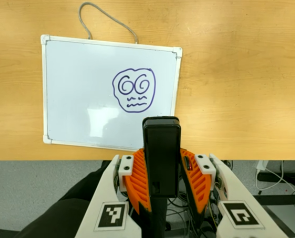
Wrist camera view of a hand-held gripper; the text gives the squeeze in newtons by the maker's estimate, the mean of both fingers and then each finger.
{"total": 5.0, "left": 3.6, "right": 6.3}